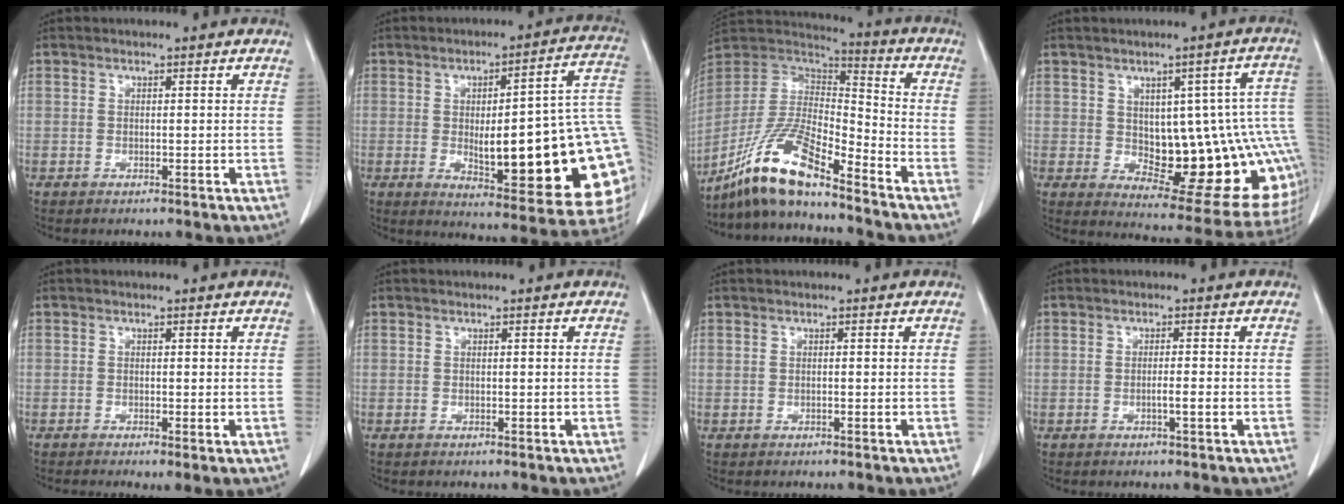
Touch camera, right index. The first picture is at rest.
{"total": 25.6, "force": [-1.9, 5.1, 25.0], "torque": [-0.245, 0.012, -0.018]}
{"total": 14.8, "force": [-11.3, 2.2, 9.3], "torque": [-0.186, 0.000, -0.213]}
{"total": 18.6, "force": [-0.8, 6.7, 17.3], "torque": [-0.150, 0.031, 0.014]}
{"total": 1.6, "force": [-0.6, 0.4, 1.4], "torque": [-0.023, -0.005, -0.009]}
{"total": 0.0}
{"total": 0.0}
{"total": 1.7, "force": [-0.5, -0.1, 1.6], "torque": [-0.028, -0.001, -0.011]}